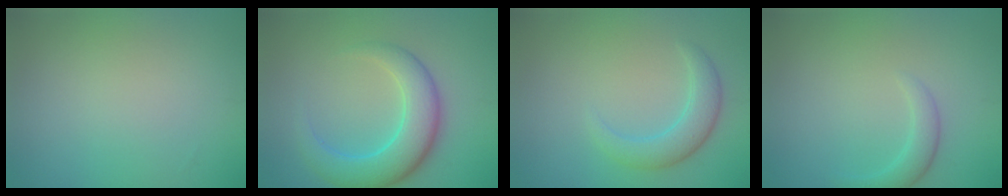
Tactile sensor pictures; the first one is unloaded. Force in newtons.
{"total": 5.8, "press": 5.8, "slide": 0.3}
{"total": 2.9, "press": 2.9, "slide": 0.1}
{"total": 1.8, "press": 1.8, "slide": 0.1}